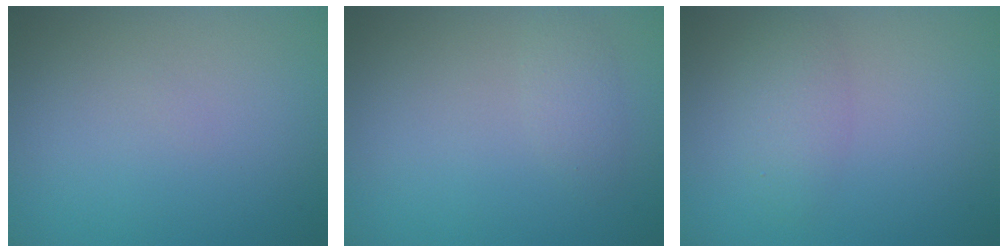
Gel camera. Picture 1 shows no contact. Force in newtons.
{"total": 1.3, "press": 1.3, "slide": 0.1}
{"total": 2.3, "press": 2.3, "slide": 0.1}